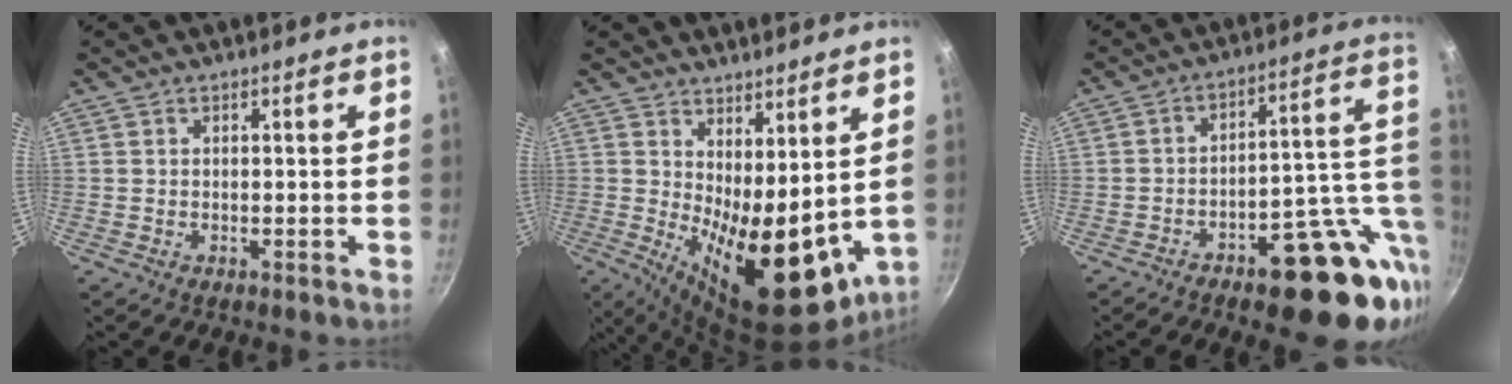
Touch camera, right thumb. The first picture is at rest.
{"total": 16.1, "force": [1.7, 6.9, 14.4], "torque": [-0.176, -0.029, 0.044]}
{"total": 19.9, "force": [-6.7, 8.6, 16.6], "torque": [-0.169, 0.035, -0.084]}